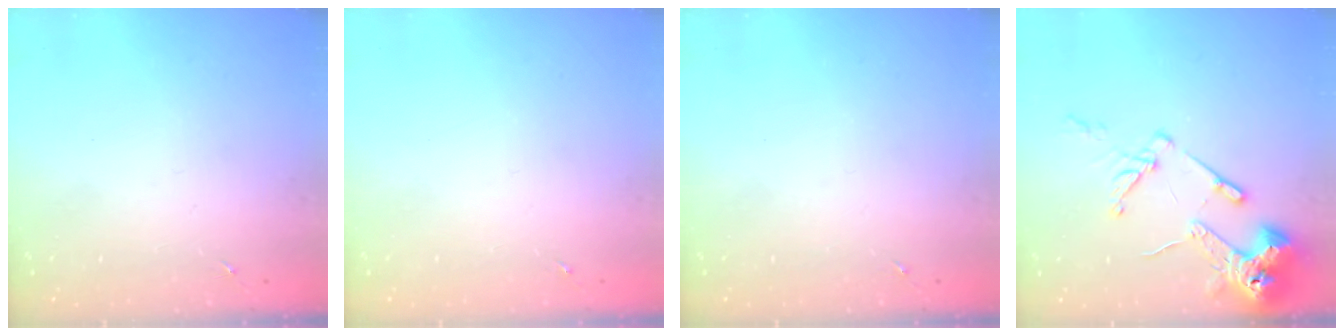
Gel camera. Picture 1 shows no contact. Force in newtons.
{"total": 0.0}
{"total": 0.0}
{"total": 14.1, "press": 13.9, "slide": 2.0}